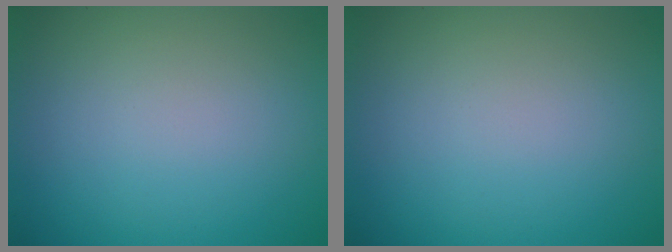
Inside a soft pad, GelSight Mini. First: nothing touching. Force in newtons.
{"total": 0.0}